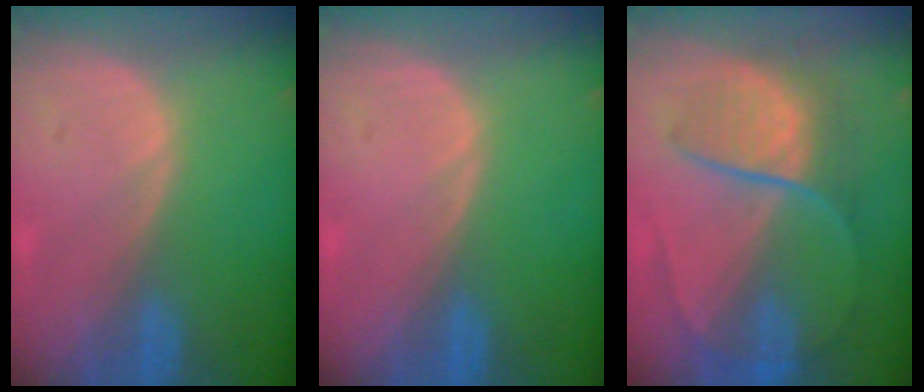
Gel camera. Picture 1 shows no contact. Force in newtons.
{"total": 0.0}
{"total": 8.2, "press": 7.3, "slide": 3.7}